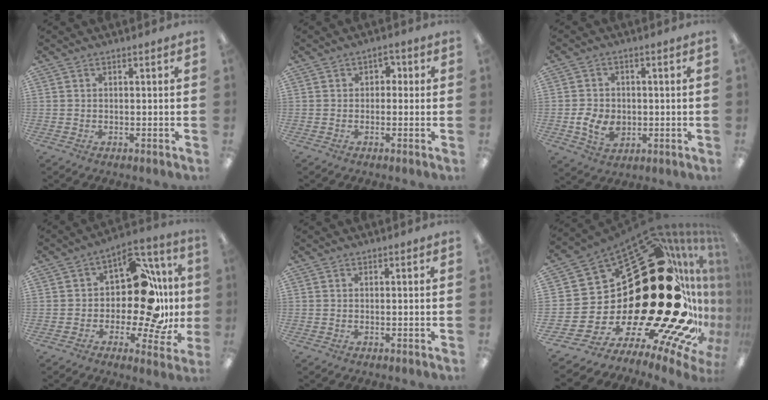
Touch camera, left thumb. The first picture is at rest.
{"total": 2.3, "force": [0.0, 1.9, 1.2], "torque": [-0.017, 0.008, -0.005]}
{"total": 7.5, "force": [-1.6, 5.9, 4.3], "torque": [-0.075, 0.009, -0.027]}
{"total": 20.4, "force": [3.0, 11.2, 16.7], "torque": [-0.233, -0.007, 0.053]}
{"total": 0.0}
{"total": 63.6, "force": [3.6, 33.1, 54.2], "torque": [-0.625, -0.115, 0.241]}